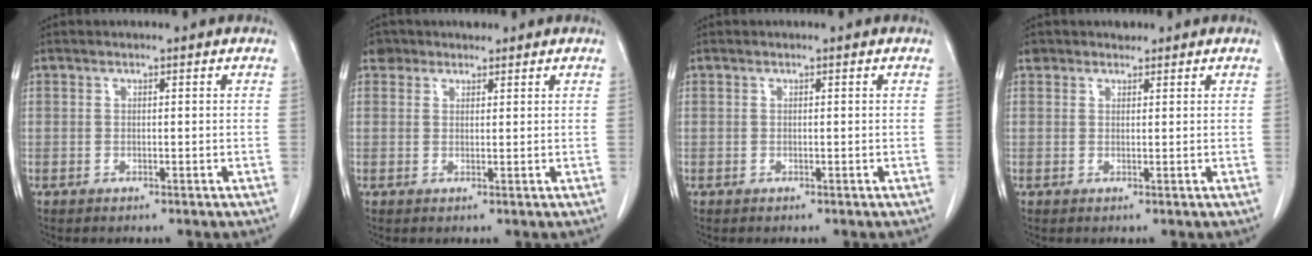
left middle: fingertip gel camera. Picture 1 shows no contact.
{"total": 2.6, "force": [1.8, 1.9, 0.0], "torque": [0.006, 0.015, 0.025]}
{"total": 0.0}
{"total": 1.6, "force": [1.2, 1.0, -0.1], "torque": [0.006, 0.009, 0.017]}